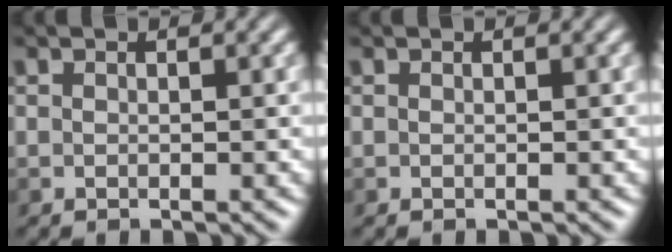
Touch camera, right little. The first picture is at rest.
{"total": 0.0}